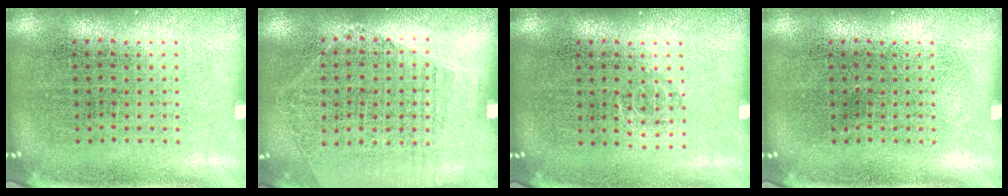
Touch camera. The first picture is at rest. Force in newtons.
{"total": 1.3, "press": 1.0, "slide": 0.8}
{"total": 0.6, "press": 0.4, "slide": 0.4}
{"total": 0.0}